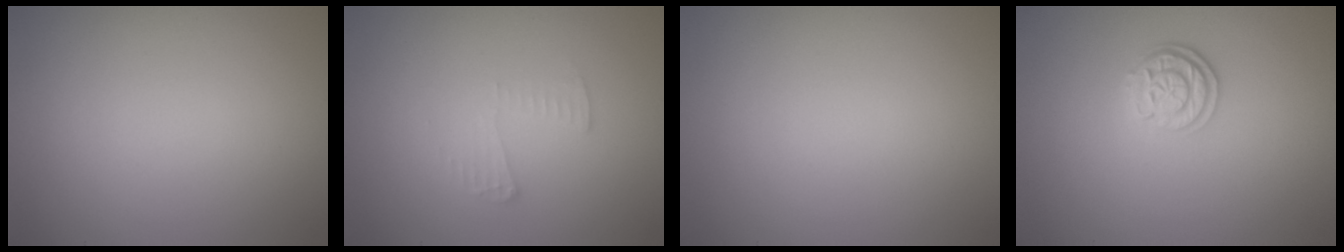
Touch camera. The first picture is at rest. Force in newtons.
{"total": 1.4, "press": 1.4, "slide": 0.1}
{"total": 0.0}
{"total": 2.5, "press": 2.1, "slide": 1.4}